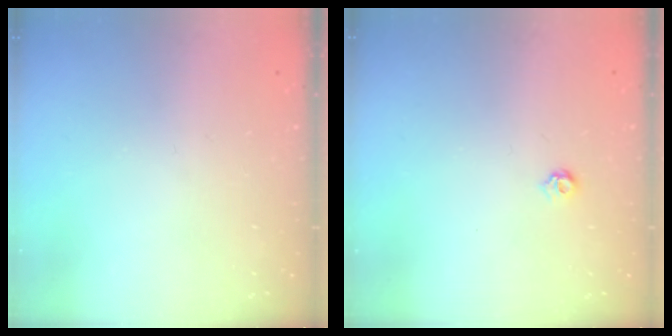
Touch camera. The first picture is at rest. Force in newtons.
{"total": 4.2, "press": 4.1, "slide": 0.8}